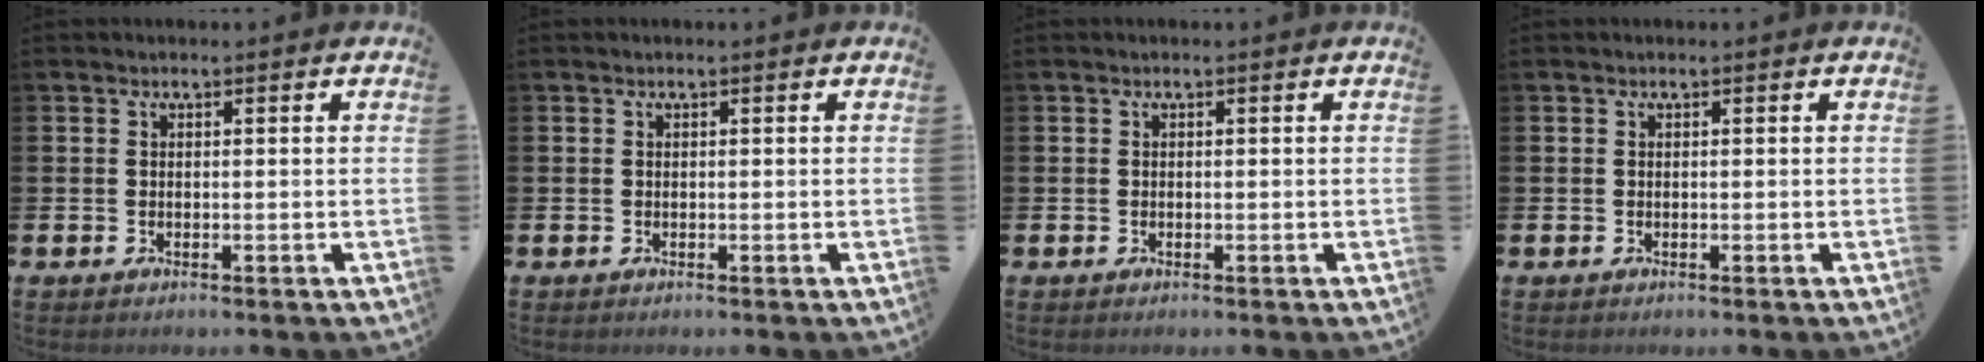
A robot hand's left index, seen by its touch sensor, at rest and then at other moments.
{"total": 0.0}
{"total": 0.0}
{"total": 0.0}